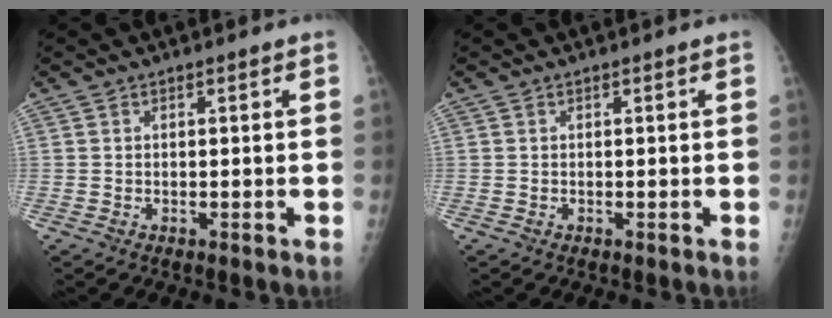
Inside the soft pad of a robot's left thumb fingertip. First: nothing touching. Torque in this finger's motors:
{"motor_torque": [-0.18, 0.01, -0.12, -0.06, 0.00]}